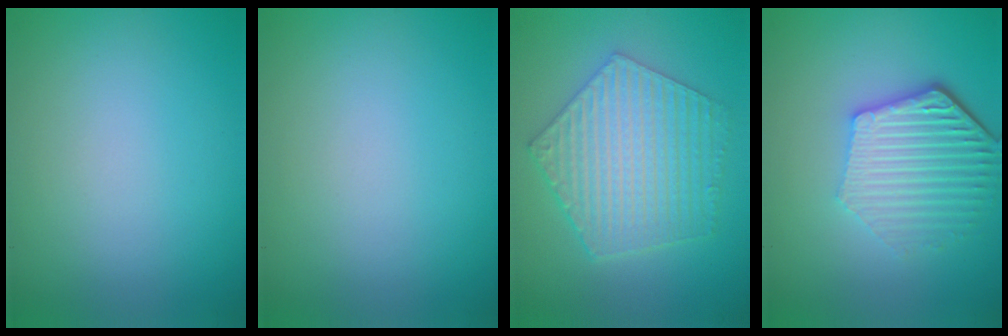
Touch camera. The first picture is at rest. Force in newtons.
{"total": 0.0}
{"total": 6.5, "press": 4.9, "slide": 4.3}
{"total": 5.6, "press": 4.2, "slide": 3.7}